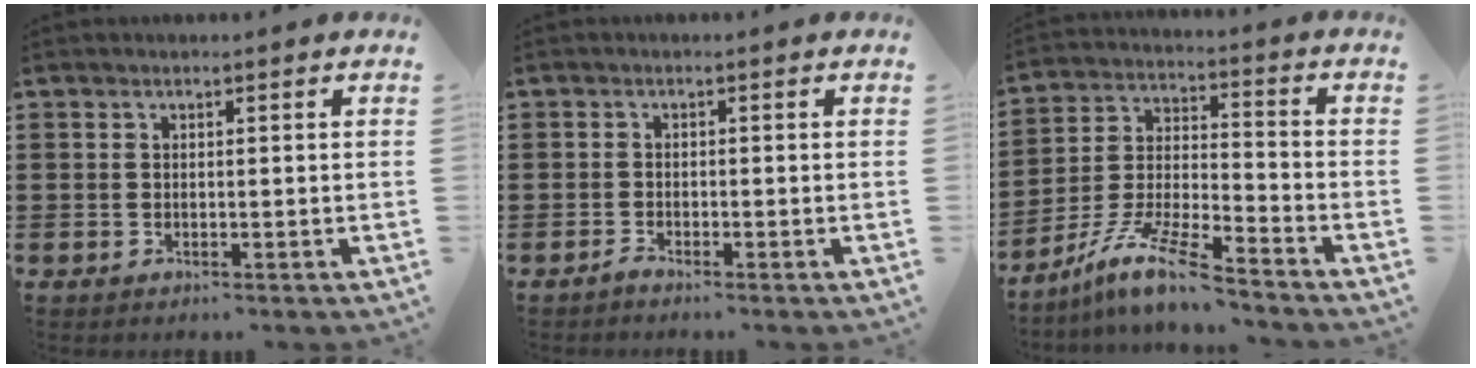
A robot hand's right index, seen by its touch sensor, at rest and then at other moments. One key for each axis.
{"total": 1.0, "fx": -1.0, "fy": -0.1, "fz": 0.1, "tx": -0.006, "ty": -0.003, "tz": -0.019}
{"total": 10.4, "fx": -8.5, "fy": 0.8, "fz": 5.9, "tx": -0.126, "ty": 0.007, "tz": -0.169}